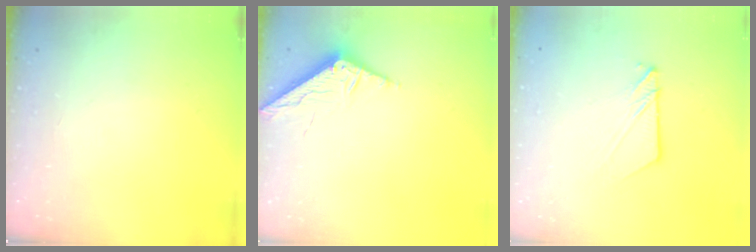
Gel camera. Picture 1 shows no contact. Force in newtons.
{"total": 6.6, "press": 6.6, "slide": 0.1}
{"total": 7.9, "press": 7.8, "slide": 0.4}